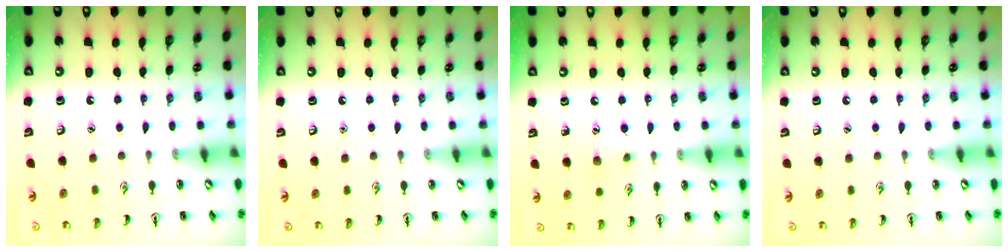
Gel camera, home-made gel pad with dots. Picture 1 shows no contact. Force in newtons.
{"total": 0.0}
{"total": 6.0, "press": 5.7, "slide": 1.9}
{"total": 0.0}